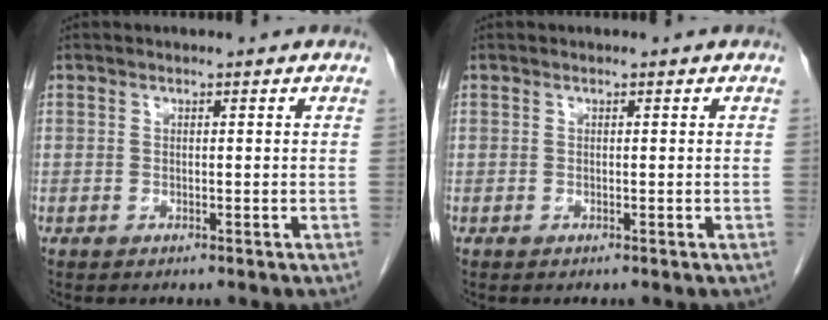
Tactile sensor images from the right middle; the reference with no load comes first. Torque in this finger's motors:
{"motor_torque": [-0.03, 0.06, 0.10, 0.00]}